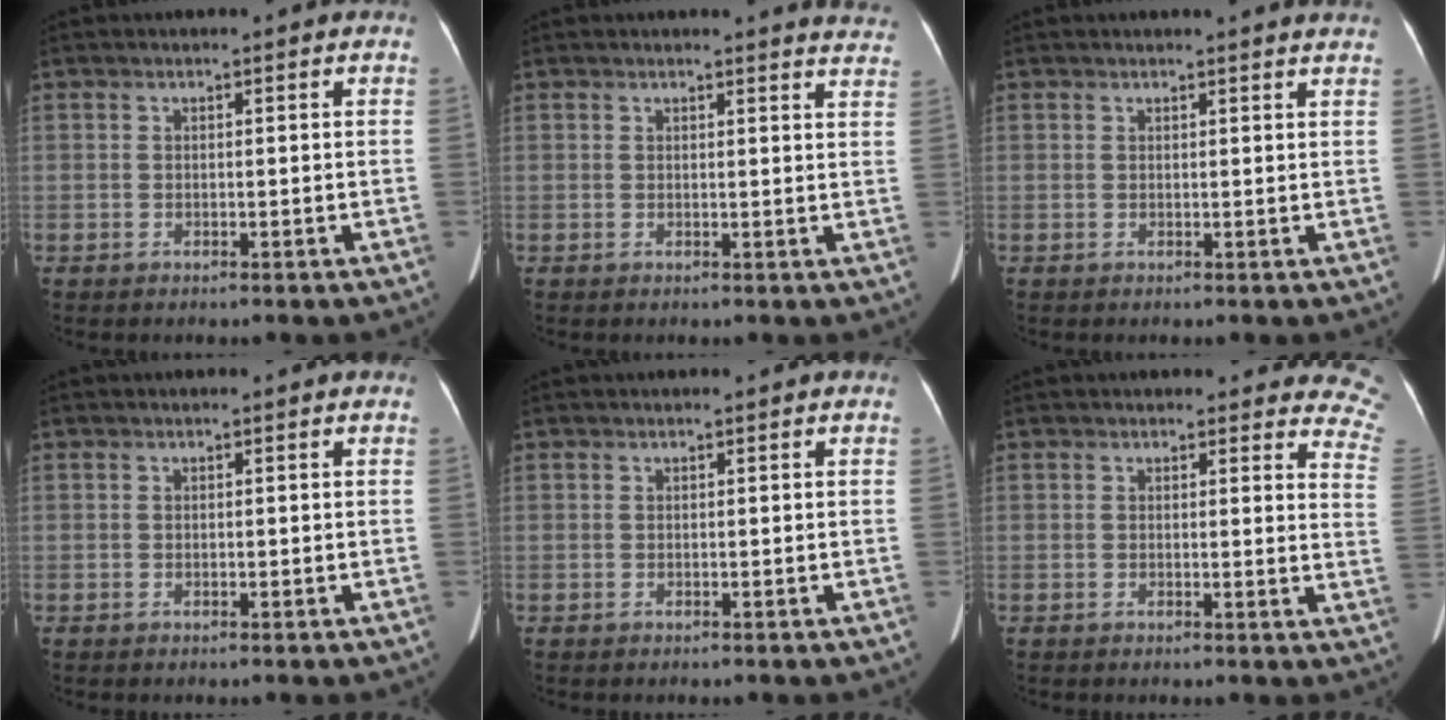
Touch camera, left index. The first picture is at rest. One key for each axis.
{"total": 6.4, "fx": 6.3, "fy": 1.0, "fz": 0.8, "tx": 0.012, "ty": -0.032, "tz": 0.033}
{"total": 4.3, "fx": 4.2, "fy": 0.4, "fz": 1.0, "tx": -0.011, "ty": 0.003, "tz": 0.033}
{"total": 0.0}
{"total": 0.0}
{"total": 9.6, "fx": 8.8, "fy": 3.0, "fz": 2.4, "tx": 0.017, "ty": -0.046, "tz": 0.049}